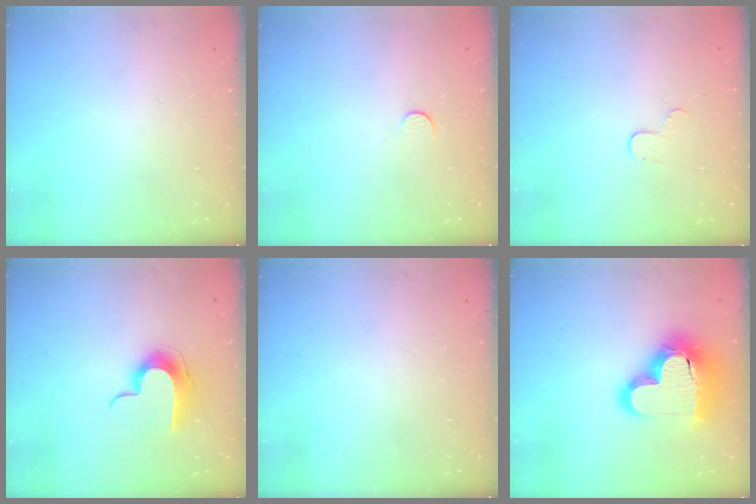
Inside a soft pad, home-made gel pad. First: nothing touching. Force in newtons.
{"total": 3.5, "press": 3.5, "slide": 0.3}
{"total": 3.4, "press": 3.4, "slide": 0.3}
{"total": 10.3, "press": 10.3, "slide": 0.7}
{"total": 0.0}
{"total": 23.9, "press": 23.8, "slide": 2.0}